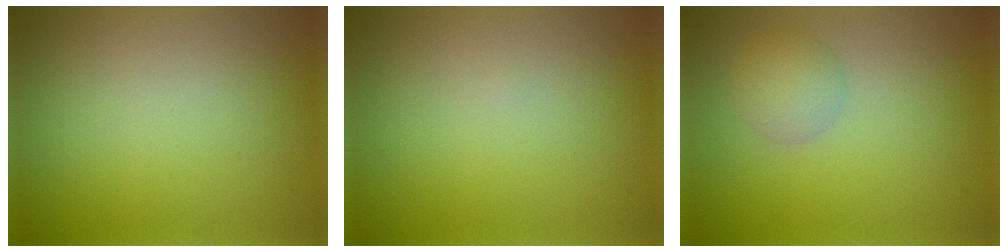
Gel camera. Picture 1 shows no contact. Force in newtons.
{"total": 0.0}
{"total": 2.3, "press": 2.3, "slide": 0.1}